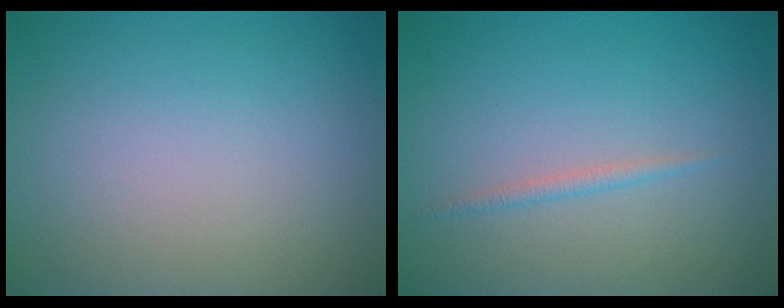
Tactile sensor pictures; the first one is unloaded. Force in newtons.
{"total": 0.8, "press": 0.8, "slide": 0.0}